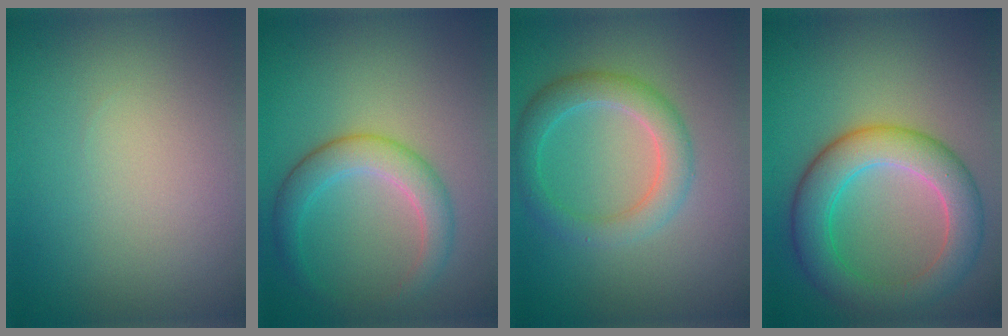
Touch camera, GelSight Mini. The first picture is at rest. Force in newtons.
{"total": 3.7, "press": 3.7, "slide": 0.2}
{"total": 3.6, "press": 3.6, "slide": 0.3}
{"total": 6.6, "press": 6.6, "slide": 0.2}